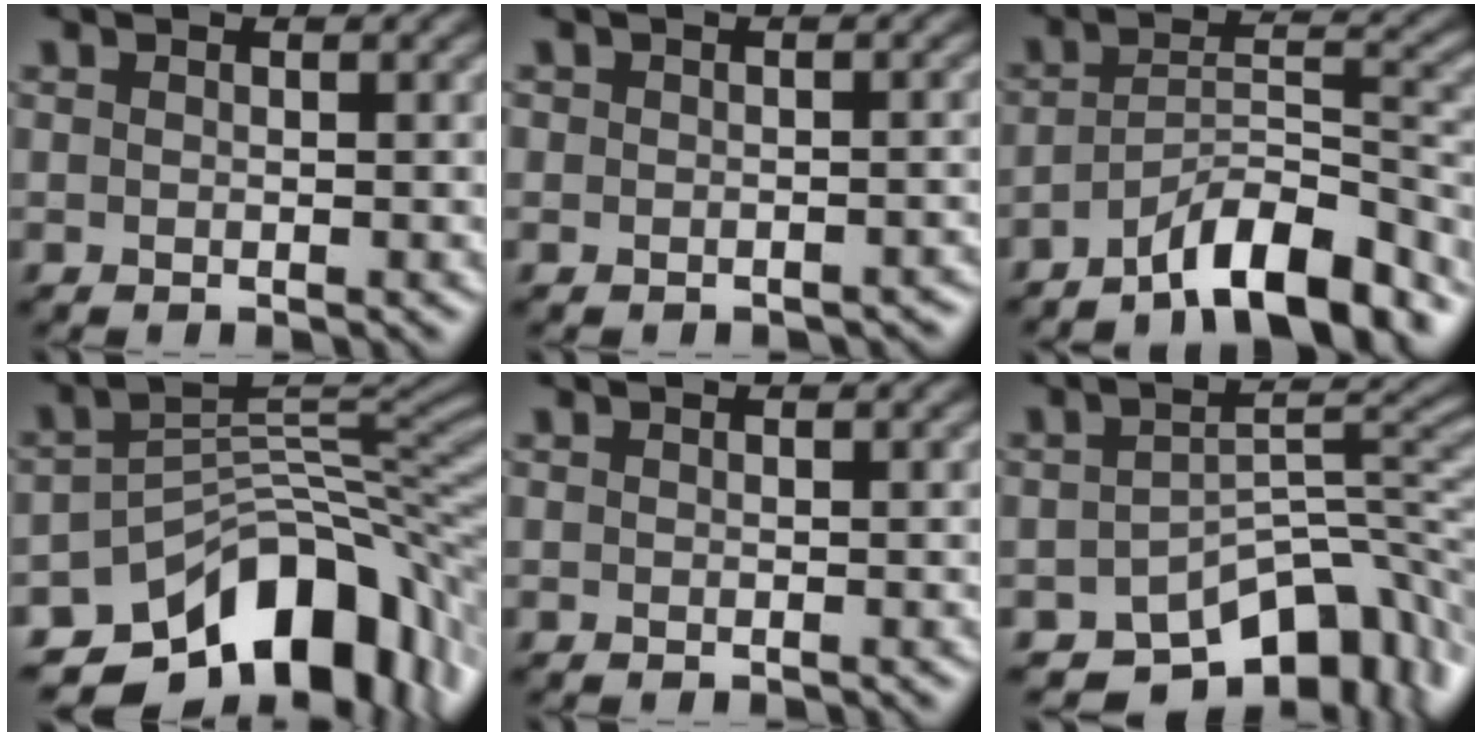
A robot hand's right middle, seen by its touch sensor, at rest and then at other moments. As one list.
[{"total": 1.4, "force": [-0.7, 1.2, 0.1], "torque": [0.011, -0.007, -0.011]}, {"total": 8.4, "force": [-6.1, 2.1, 5.4], "torque": [-0.079, 0.009, -0.107]}, {"total": 11.5, "force": [-7.0, 6.2, 6.7], "torque": [-0.085, 0.001, -0.125]}, {"total": 0.0}, {"total": 8.5, "force": [-5.7, 4.1, 4.9], "torque": [-0.048, -0.008, -0.096]}]